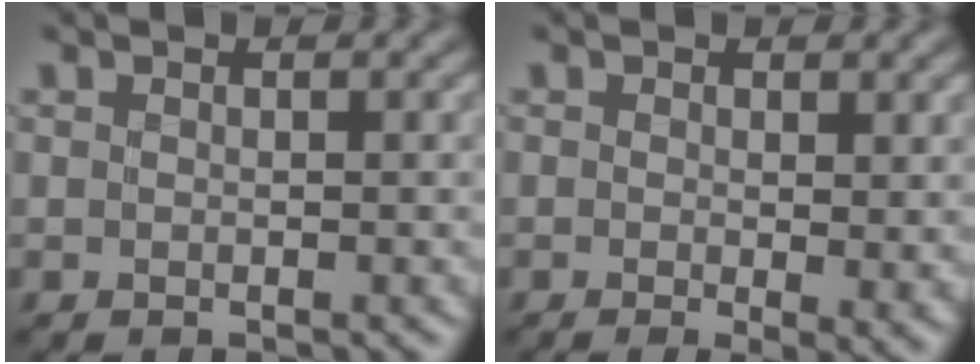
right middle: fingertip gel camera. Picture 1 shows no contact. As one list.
[{"total": 2.7, "force": [0.3, 0.7, 2.6], "torque": [-0.031, -0.011, 0.007]}]